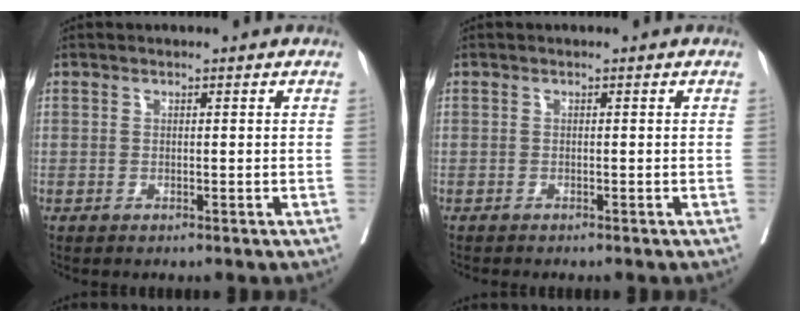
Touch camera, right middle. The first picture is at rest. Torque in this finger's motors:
{"motor_torque": [0.38, -0.31, 0.02, 0.01]}